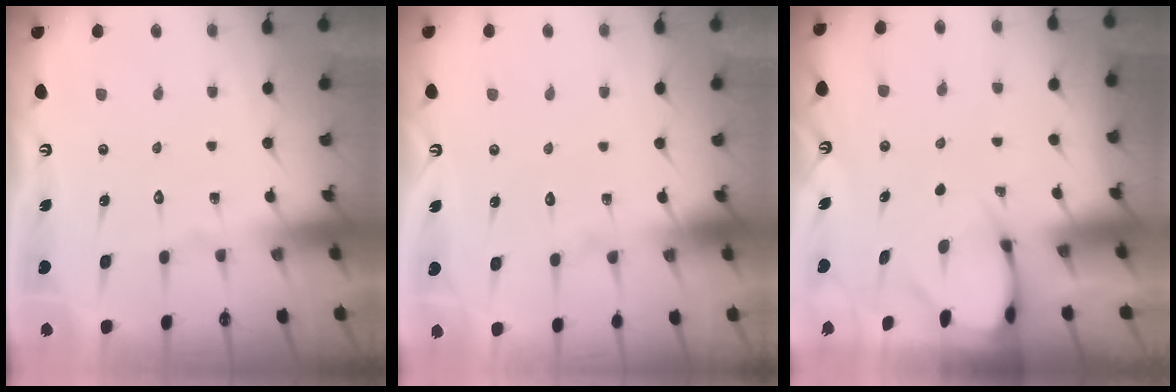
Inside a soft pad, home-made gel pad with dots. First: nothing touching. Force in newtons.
{"total": 4.2, "press": 4.2, "slide": 0.5}
{"total": 2.7, "press": 2.7, "slide": 0.3}